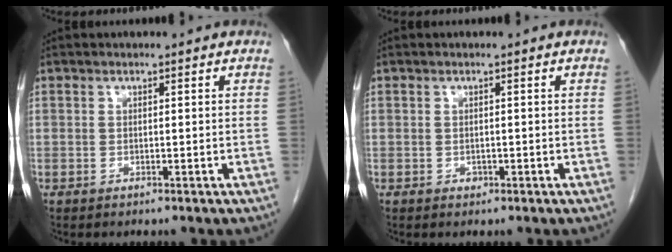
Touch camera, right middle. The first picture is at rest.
{"total": 0.6, "force": [-0.3, 0.5, 0.2], "torque": [-0.003, 0.002, -0.004]}